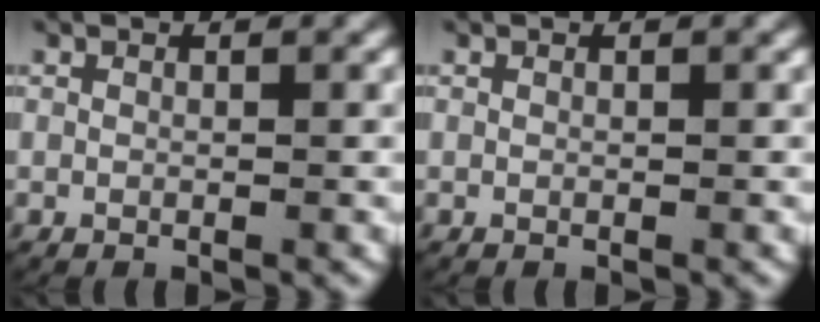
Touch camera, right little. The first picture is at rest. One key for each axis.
{"total": 0.0}